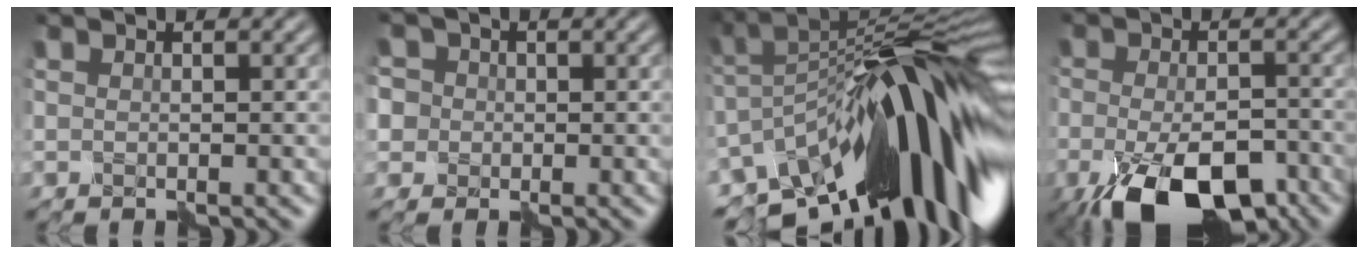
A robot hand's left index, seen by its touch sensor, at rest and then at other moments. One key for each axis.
{"total": 4.2, "fx": 0.3, "fy": 4.1, "fz": 1.1, "tx": -0.028, "ty": 0.026, "tz": -0.007}
{"total": 17.3, "fx": -6.5, "fy": 5.4, "fz": 15.1, "tx": -0.189, "ty": 0.043, "tz": -0.152}
{"total": 11.3, "fx": -6.4, "fy": 4.9, "fz": 7.9, "tx": -0.144, "ty": -0.028, "tz": -0.103}